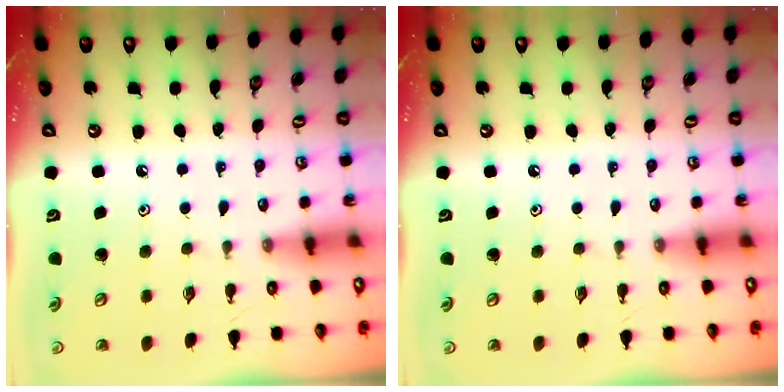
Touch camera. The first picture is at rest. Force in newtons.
{"total": 0.0}